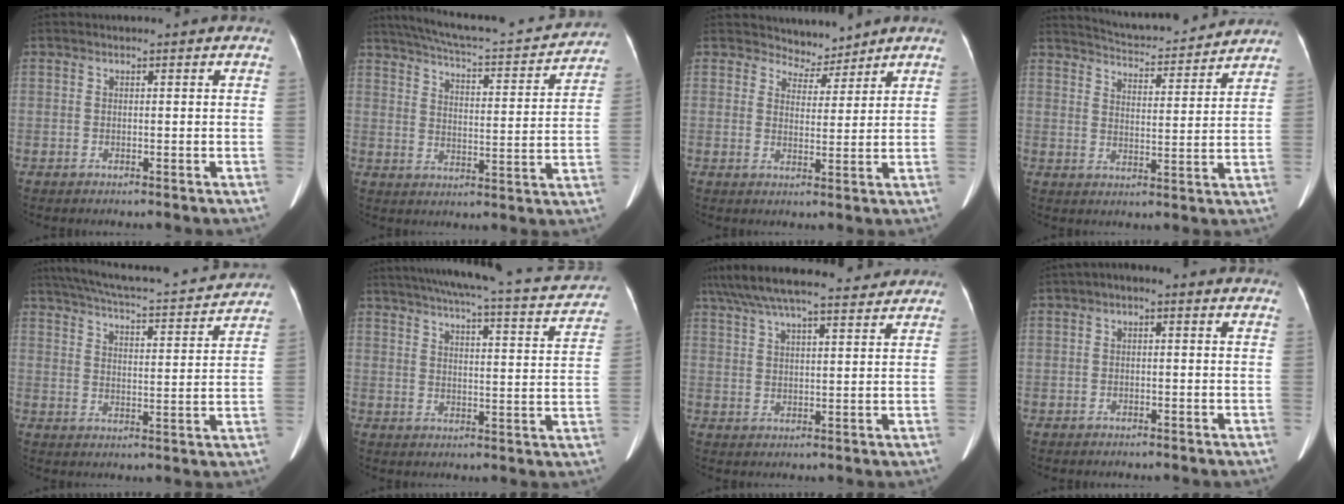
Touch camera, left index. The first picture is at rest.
{"total": 20.8, "force": [18.9, 3.1, 8.3], "torque": [-0.135, 0.000, 0.251]}
{"total": 3.8, "force": [3.5, 1.3, -0.5], "torque": [0.009, 0.000, 0.055]}
{"total": 15.1, "force": [14.3, 1.6, 4.6], "torque": [-0.074, 0.011, 0.200]}
{"total": 20.1, "force": [18.2, 2.5, 8.0], "torque": [-0.136, 0.012, 0.248]}
{"total": 25.4, "force": [22.7, 3.2, 10.9], "torque": [-0.167, -0.018, 0.279]}
{"total": 18.0, "force": [15.4, 3.5, 8.6], "torque": [-0.168, 0.047, 0.233]}
{"total": 2.3, "force": [0.3, 1.2, 1.9], "torque": [-0.030, 0.015, -0.001]}